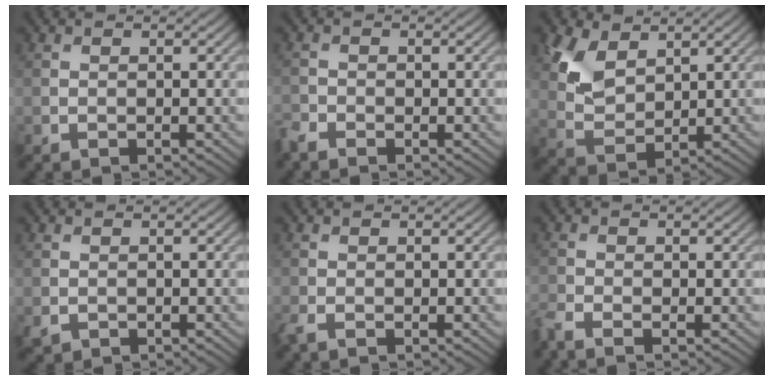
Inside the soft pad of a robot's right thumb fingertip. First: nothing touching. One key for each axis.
{"total": 1.9, "fx": -1.8, "fy": 0.5, "fz": 0.4, "tx": -0.013, "ty": -0.008, "tz": -0.047}
{"total": 6.5, "fx": 3.4, "fy": 3.8, "fz": 4.0, "tx": -0.098, "ty": -0.005, "tz": 0.071}
{"total": 1.0, "fx": -0.4, "fy": 0.8, "fz": 0.4, "tx": -0.012, "ty": -0.009, "tz": -0.006}
{"total": 1.2, "fx": -0.8, "fy": 0.4, "fz": 0.7, "tx": -0.027, "ty": -0.007, "tz": -0.023}
{"total": 2.3, "fx": -1.9, "fy": 0.4, "fz": 1.3, "tx": -0.037, "ty": -0.012, "tz": -0.050}